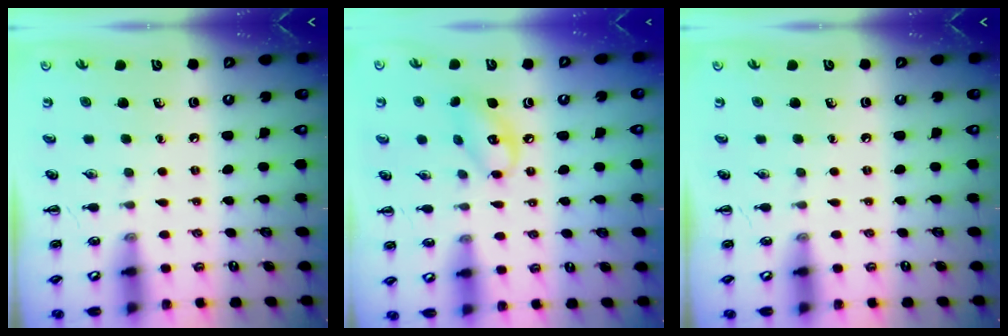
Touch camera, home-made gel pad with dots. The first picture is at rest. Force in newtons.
{"total": 8.8, "press": 8.6, "slide": 1.4}
{"total": 0.0}